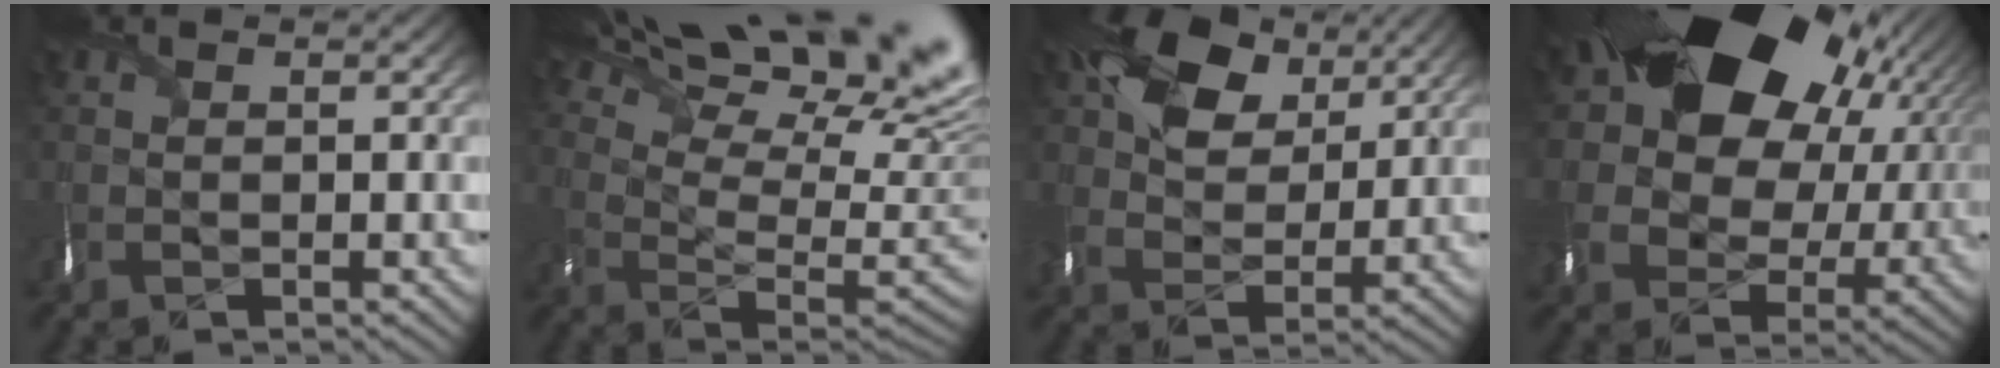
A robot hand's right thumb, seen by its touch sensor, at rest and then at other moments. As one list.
[{"total": 19.1, "force": [12.5, 6.1, 13.2], "torque": [-0.221, 0.044, 0.185]}, {"total": 10.6, "force": [4.9, 7.1, 6.1], "torque": [-0.120, 0.010, 0.083]}, {"total": 20.1, "force": [7.3, 15.0, 11.3], "torque": [-0.232, 0.026, 0.132]}]